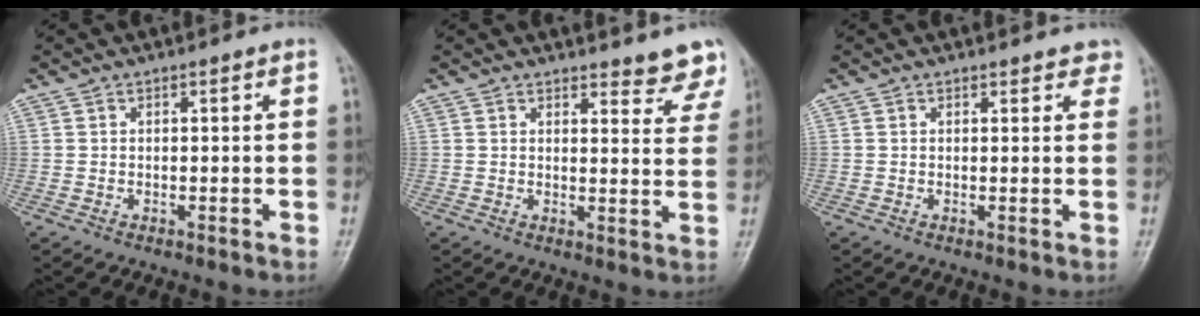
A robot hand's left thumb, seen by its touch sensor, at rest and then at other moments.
{"total": 6.9, "force": [6.5, 1.9, 1.4], "torque": [0.017, -0.044, 0.057]}
{"total": 2.6, "force": [2.2, 1.2, 0.6], "torque": [0.021, -0.008, 0.014]}